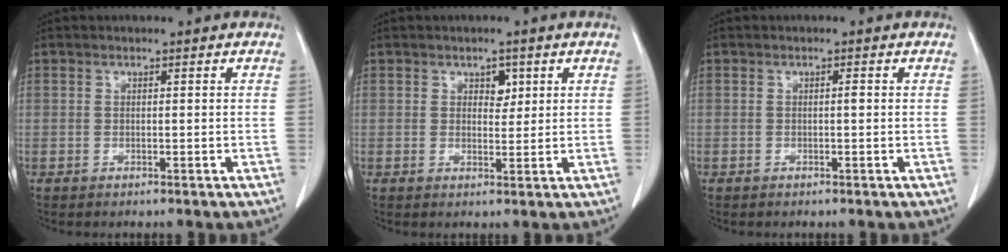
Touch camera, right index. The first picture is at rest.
{"total": 2.5, "force": [1.2, 1.5, 1.5], "torque": [-0.016, 0.001, 0.019]}
{"total": 0.6, "force": [0.0, 0.1, 0.6], "torque": [-0.010, 0.001, -0.001]}